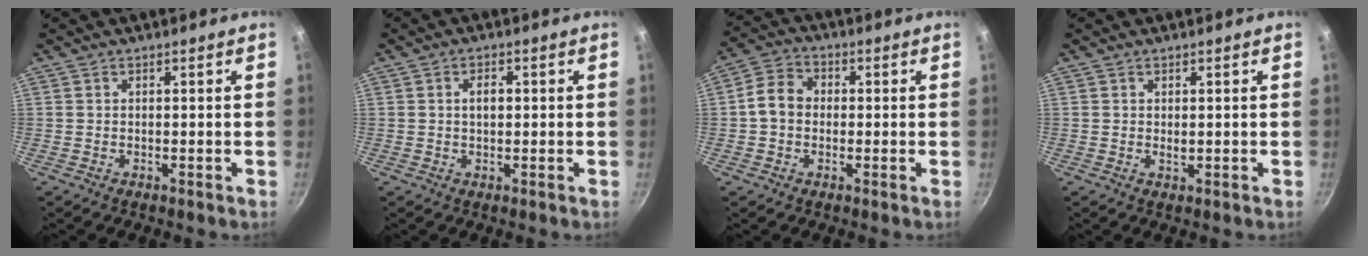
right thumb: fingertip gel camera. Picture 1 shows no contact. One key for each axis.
{"total": 2.7, "fx": 0.3, "fy": 1.7, "fz": 2.1, "tx": -0.026, "ty": 0.006, "tz": 0.003}
{"total": 6.6, "fx": -0.1, "fy": 5.4, "fz": 3.8, "tx": -0.048, "ty": 0.018, "tz": -0.019}
{"total": 0.9, "fx": 0.3, "fy": 0.6, "fz": 0.7, "tx": -0.010, "ty": -0.002, "tz": 0.004}